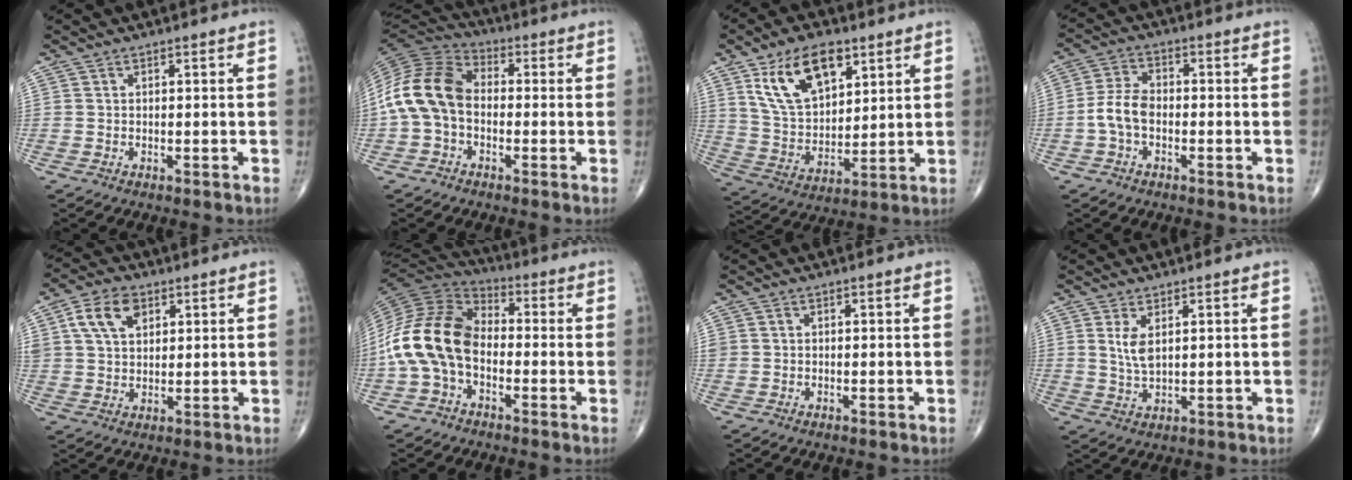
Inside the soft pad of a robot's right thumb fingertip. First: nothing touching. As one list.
[{"total": 13.1, "force": [-1.2, 9.0, 9.5], "torque": [-0.189, 0.034, -0.036]}, {"total": 15.7, "force": [8.0, 8.5, 10.6], "torque": [-0.161, -0.028, 0.158]}, {"total": 5.9, "force": [-1.5, 3.7, 4.4], "torque": [-0.089, 0.021, -0.037]}, {"total": 8.8, "force": [3.7, 5.7, 5.7], "torque": [-0.093, -0.004, 0.068]}, {"total": 15.8, "force": [-2.8, 10.5, 11.5], "torque": [-0.228, 0.042, -0.064]}, {"total": 0.9, "force": [0.3, 0.8, 0.3], "torque": [0.002, 0.001, 0.004]}, {"total": 4.0, "force": [1.4, 1.7, 3.4], "torque": [-0.063, -0.012, 0.035]}]